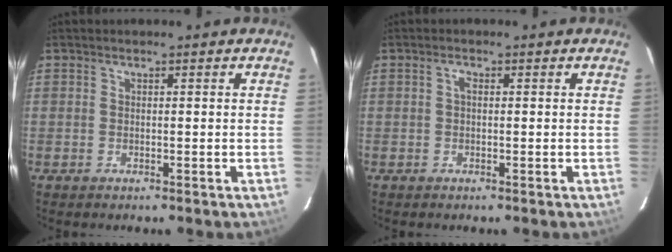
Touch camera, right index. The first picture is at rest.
{"total": 0.9, "force": [0.1, 0.5, 0.8], "torque": [-0.014, 0.005, -0.001]}